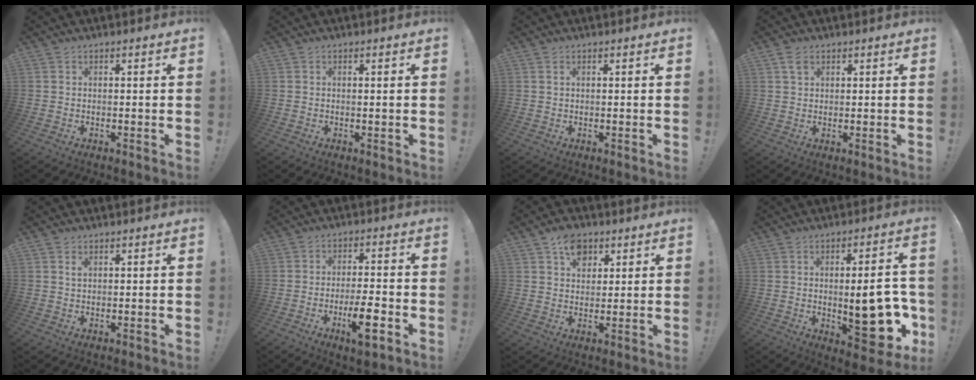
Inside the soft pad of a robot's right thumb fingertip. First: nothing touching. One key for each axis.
{"total": 0.5, "fx": 0.1, "fy": -0.1, "fz": 0.5, "tx": -0.006, "ty": -0.002, "tz": 0.000}
{"total": 0.8, "fx": 0.5, "fy": 0.4, "fz": 0.5, "tx": -0.010, "ty": 0.001, "tz": 0.009}
{"total": 2.7, "fx": 1.5, "fy": 1.8, "fz": 1.2, "tx": -0.018, "ty": -0.001, "tz": 0.028}
{"total": 1.3, "fx": 0.7, "fy": 0.9, "fz": 0.5, "tx": -0.004, "ty": -0.003, "tz": 0.013}
{"total": 9.4, "fx": -4.7, "fy": 2.4, "fz": 7.7, "tx": -0.134, "ty": 0.012, "tz": -0.084}
{"total": 7.5, "fx": 3.9, "fy": 5.5, "fz": 3.4, "tx": -0.047, "ty": -0.010, "tz": 0.073}
{"total": 18.9, "fx": -3.4, "fy": 7.4, "fz": 17.1, "tx": -0.203, "ty": 0.004, "tz": -0.041}